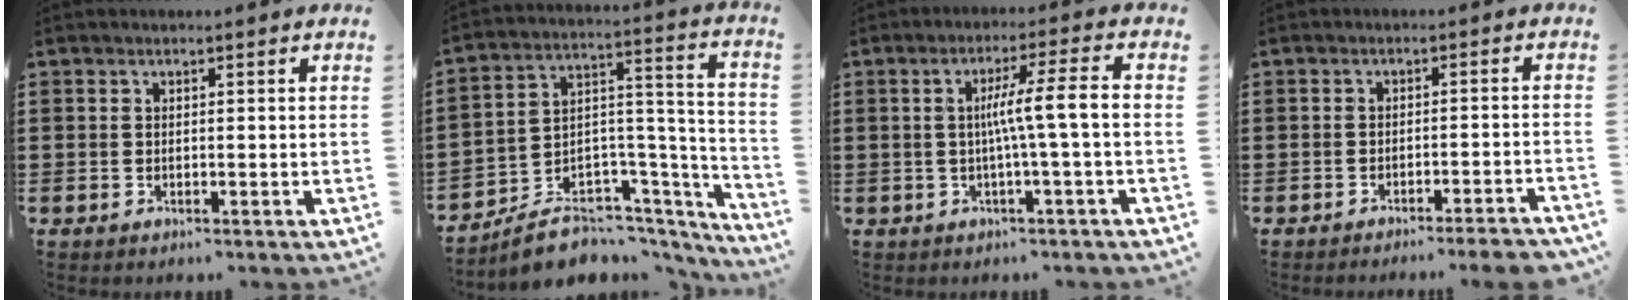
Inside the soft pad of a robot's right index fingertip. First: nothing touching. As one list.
[{"total": 7.8, "force": [-5.9, 4.4, 2.3], "torque": [-0.033, 0.014, -0.101]}, {"total": 6.3, "force": [-0.5, -0.6, 6.2], "torque": [-0.115, -0.003, -0.018]}, {"total": 2.9, "force": [-2.6, -0.2, 1.3], "torque": [-0.023, -0.004, -0.051]}]